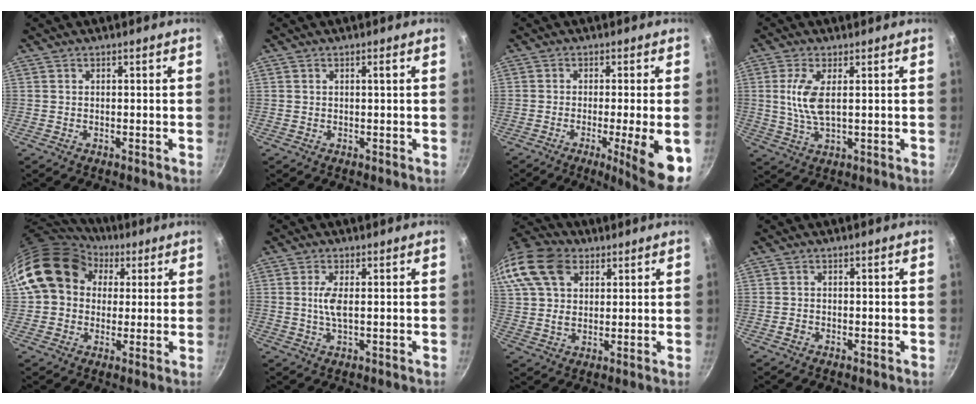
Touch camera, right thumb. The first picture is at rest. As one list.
[{"total": 0.8, "force": [0.2, 0.0, 0.8], "torque": [-0.013, 0.001, 0.005]}, {"total": 10.4, "force": [-3.1, 1.0, 9.9], "torque": [-0.137, 0.001, -0.041]}, {"total": 6.8, "force": [1.1, 2.5, 6.2], "torque": [-0.133, -0.004, 0.025]}, {"total": 16.1, "force": [5.3, 12.9, 8.0], "torque": [-0.118, 0.019, 0.084]}, {"total": 3.7, "force": [0.3, 1.1, 3.5], "torque": [-0.080, 0.000, 0.006]}, {"total": 20.6, "force": [8.8, 14.2, 12.0], "torque": [-0.274, 0.028, 0.159]}, {"total": 0.9, "force": [-0.5, 0.6, 0.4], "torque": [-0.012, 0.003, -0.013]}]